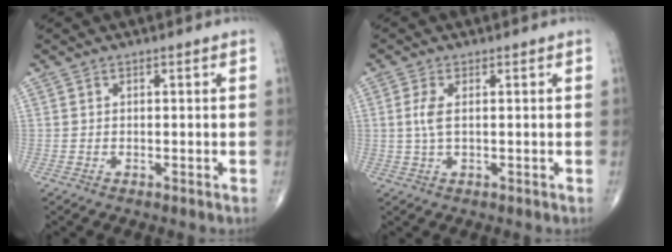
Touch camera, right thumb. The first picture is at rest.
{"total": 3.3, "force": [0.4, 1.3, 3.0], "torque": [-0.078, 0.002, 0.009]}